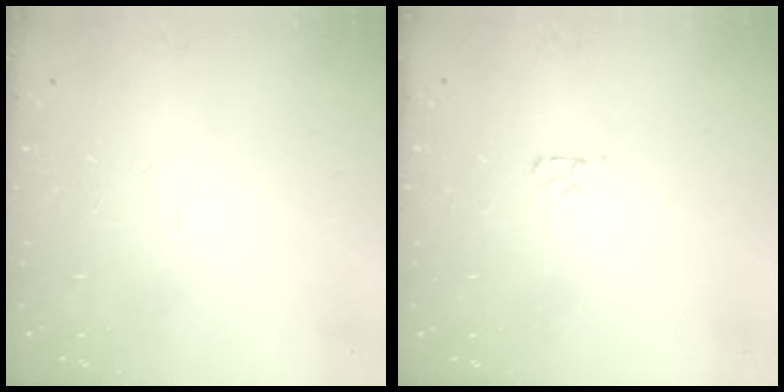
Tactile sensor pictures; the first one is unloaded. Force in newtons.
{"total": 2.7, "press": 2.7, "slide": 0.3}